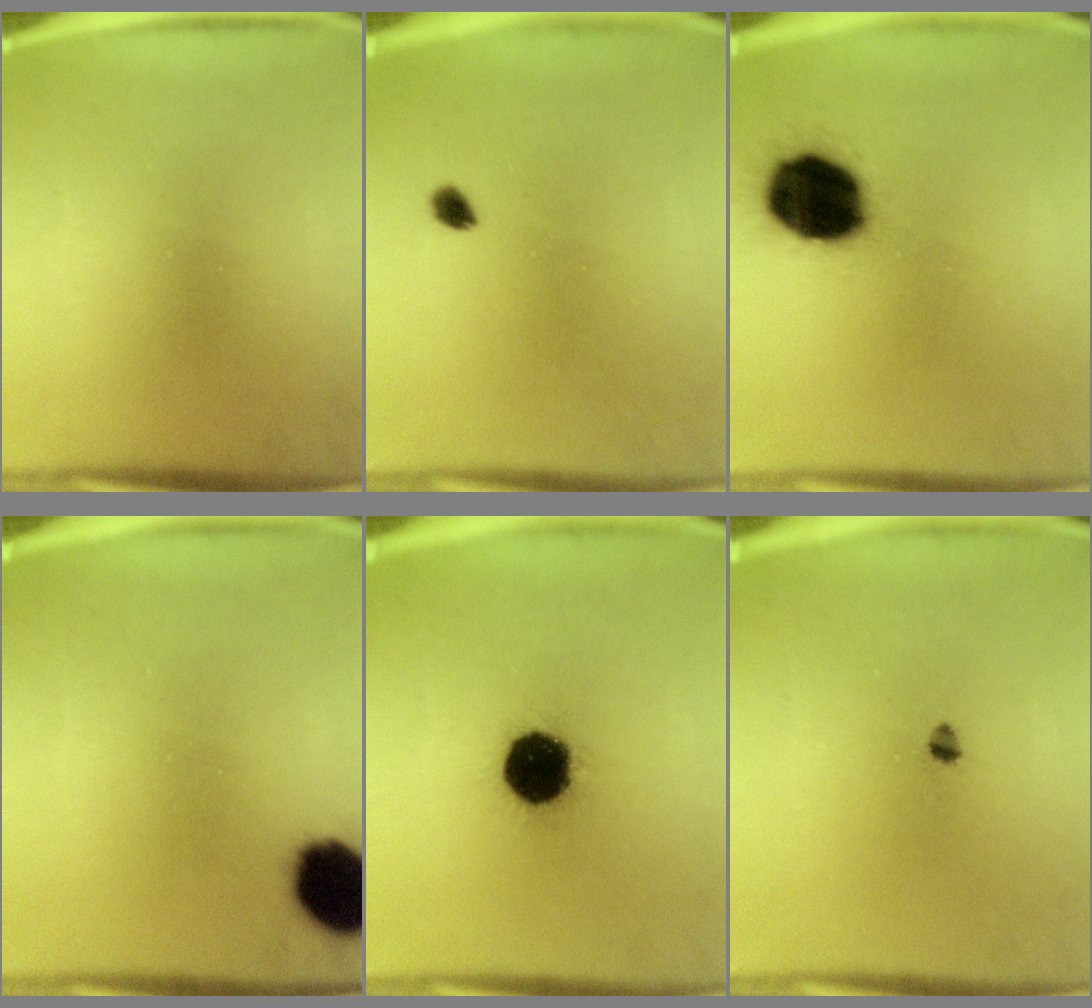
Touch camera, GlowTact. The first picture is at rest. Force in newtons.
{"total": 1.7}
{"total": 19.6}
{"total": 12.7}
{"total": 16.9}
{"total": 1.4}